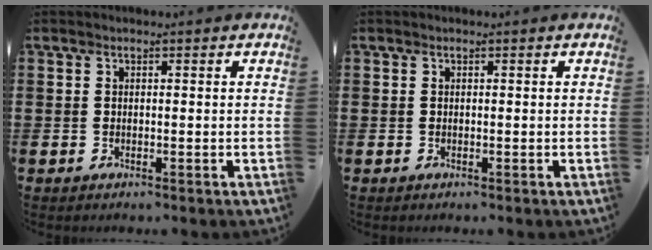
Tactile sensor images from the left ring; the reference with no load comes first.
{"total": 0.0}